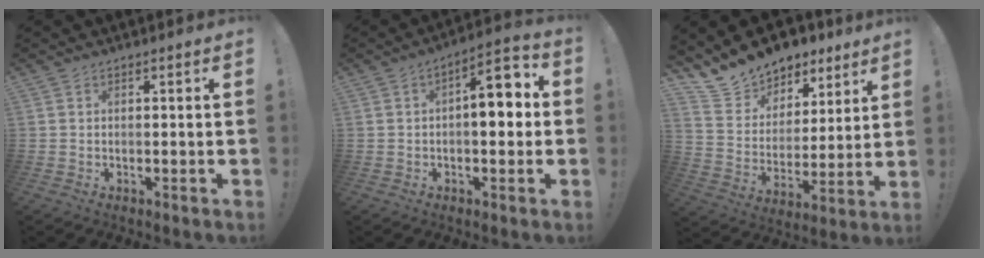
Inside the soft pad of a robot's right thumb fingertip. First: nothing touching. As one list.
[{"total": 10.2, "force": [0.3, 4.8, 9.0], "torque": [-0.116, 0.004, 0.001]}, {"total": 12.8, "force": [11.3, 5.9, 1.2], "torque": [-0.041, -0.097, 0.210]}]